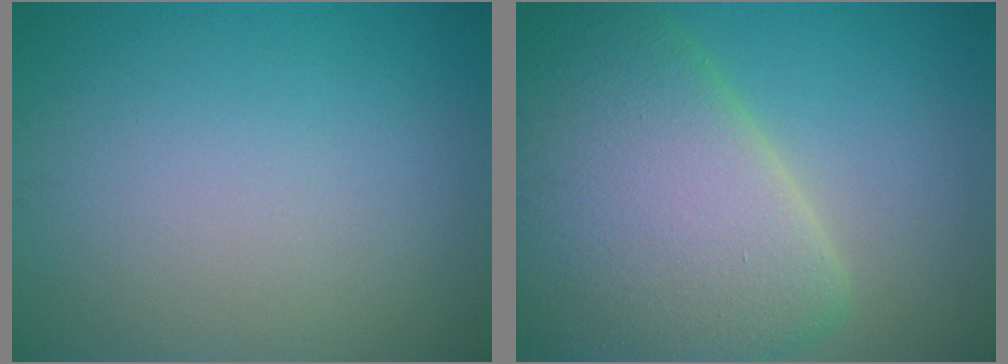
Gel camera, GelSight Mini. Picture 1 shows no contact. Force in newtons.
{"total": 11.0, "press": 10.9, "slide": 1.1}